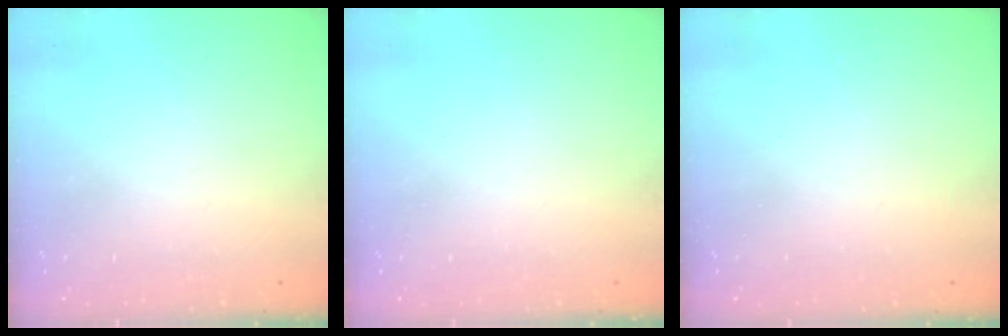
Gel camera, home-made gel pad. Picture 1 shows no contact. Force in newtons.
{"total": 0.0}
{"total": 0.0}